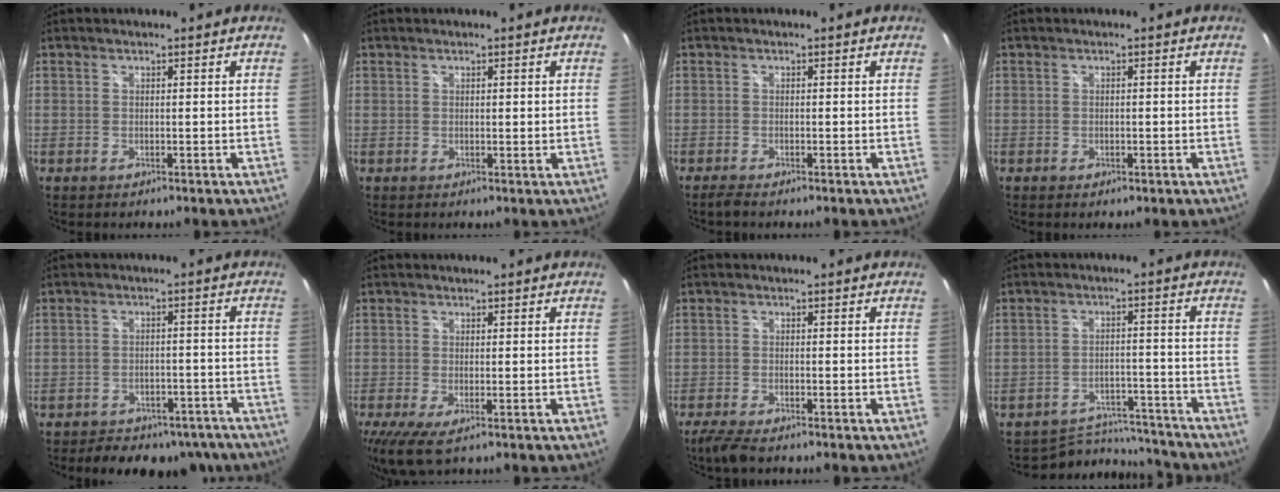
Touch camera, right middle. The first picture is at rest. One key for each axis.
{"total": 1.1, "fx": 1.1, "fy": 0.0, "fz": 0.3, "tx": -0.001, "ty": 0.005, "tz": 0.015}
{"total": 1.5, "fx": -1.2, "fy": -0.1, "fz": 0.8, "tx": -0.017, "ty": -0.003, "tz": -0.023}
{"total": 0.5, "fx": 0.1, "fy": 0.4, "fz": 0.3, "tx": -0.002, "ty": -0.002, "tz": 0.000}
{"total": 14.0, "fx": -11.2, "fy": 6.8, "fz": 4.9, "tx": -0.104, "ty": 0.018, "tz": -0.122}
{"total": 4.5, "fx": -1.9, "fy": 1.2, "fz": 3.9, "tx": -0.081, "ty": -0.019, "tz": -0.033}
{"total": 4.2, "fx": -3.4, "fy": 0.5, "fz": 2.4, "tx": -0.062, "ty": -0.013, "tz": -0.063}
{"total": 10.6, "fx": -10.2, "fy": 2.7, "fz": 1.0, "tx": -0.028, "ty": 0.021, "tz": -0.142}